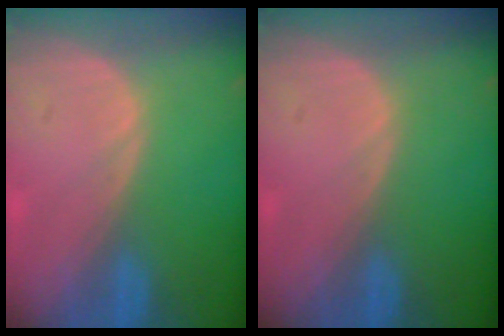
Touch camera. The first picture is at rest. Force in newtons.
{"total": 0.0}